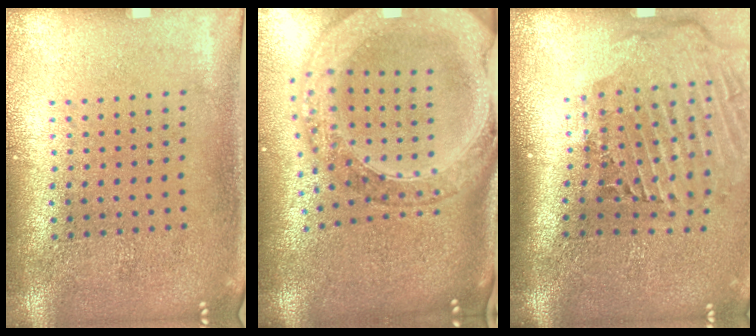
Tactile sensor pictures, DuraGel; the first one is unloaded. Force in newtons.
{"total": 3.4, "press": 2.7, "slide": 2.0}
{"total": 3.0, "press": 2.1, "slide": 2.1}